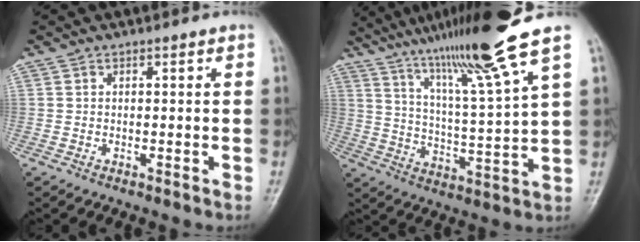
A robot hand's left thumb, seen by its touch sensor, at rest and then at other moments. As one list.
[{"total": 17.3, "force": [12.1, -0.6, 12.3], "torque": [-0.202, -0.055, 0.208]}]